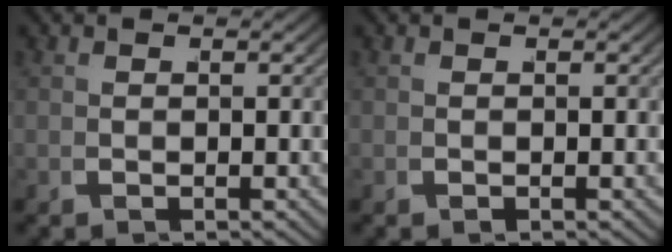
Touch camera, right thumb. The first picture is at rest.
{"total": 0.0}